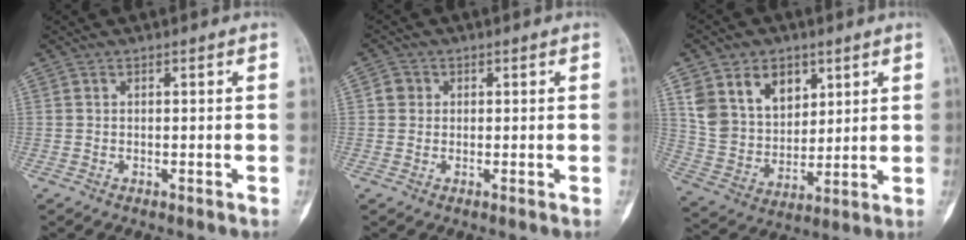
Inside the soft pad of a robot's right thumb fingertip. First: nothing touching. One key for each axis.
{"total": 2.3, "fx": 0.6, "fy": 2.2, "fz": 0.7, "tx": 0.003, "ty": 0.000, "tz": 0.006}
{"total": 14.6, "fx": 6.8, "fy": 10.3, "fz": 7.7, "tx": -0.102, "ty": -0.028, "tz": 0.144}